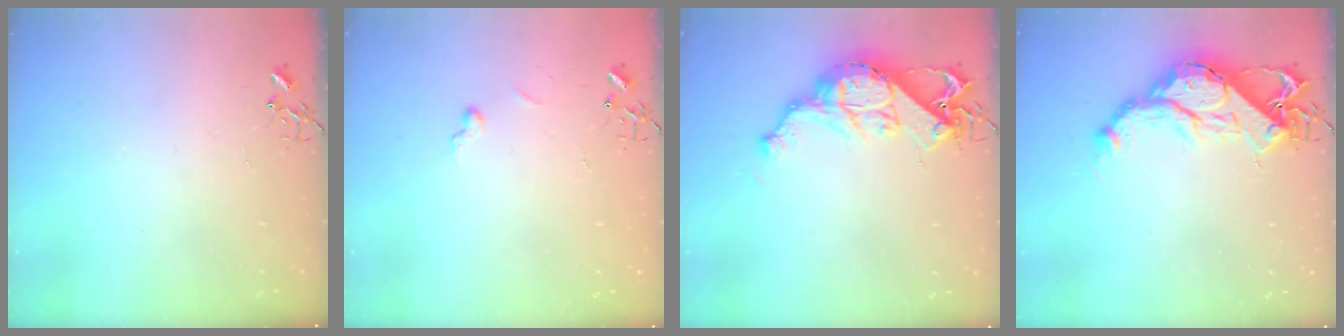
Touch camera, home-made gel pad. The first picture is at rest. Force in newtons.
{"total": 4.3, "press": 4.3, "slide": 0.6}
{"total": 14.9, "press": 14.8, "slide": 1.0}
{"total": 17.2, "press": 17.1, "slide": 1.3}